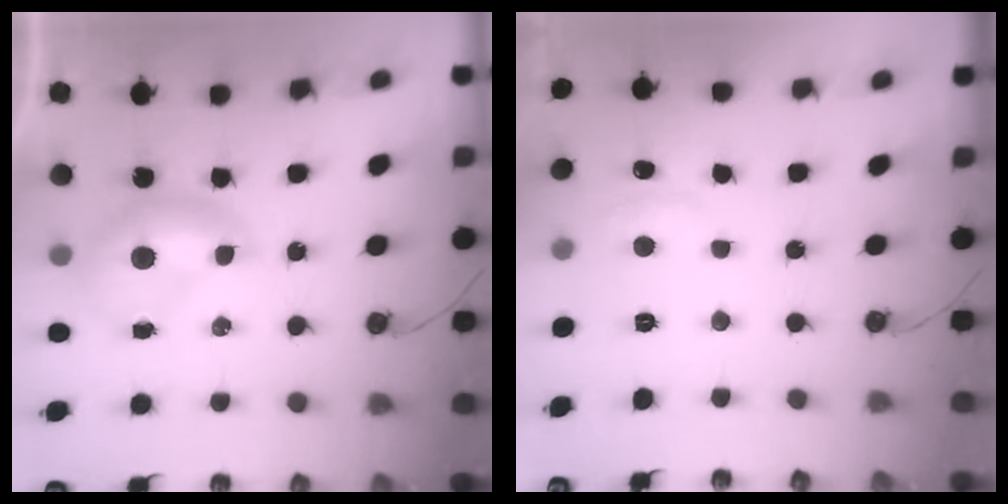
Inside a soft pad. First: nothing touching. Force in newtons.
{"total": 1.0, "press": 0.7, "slide": 0.8}